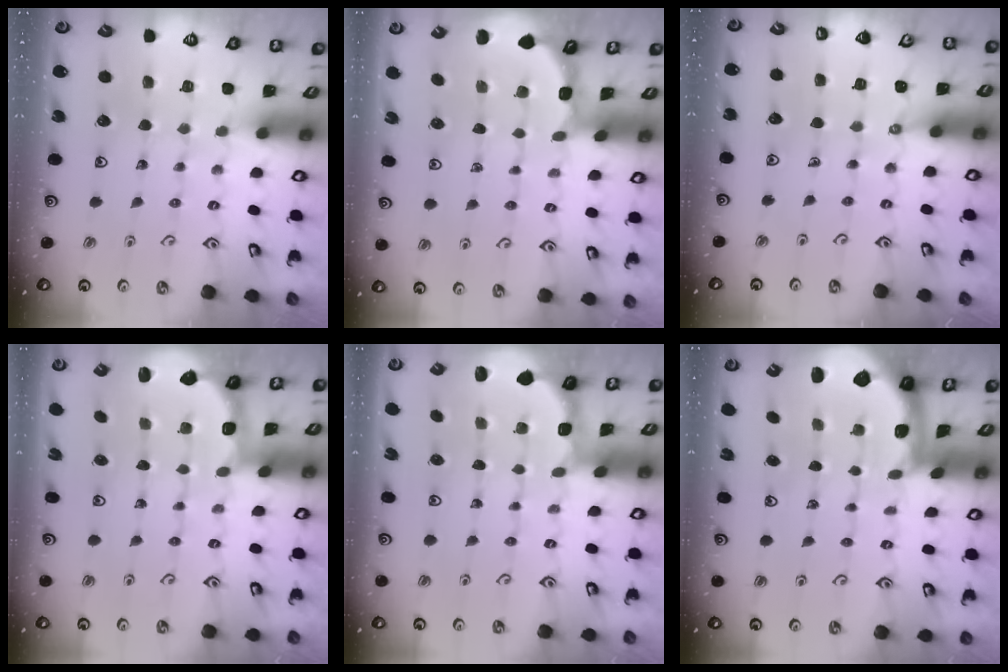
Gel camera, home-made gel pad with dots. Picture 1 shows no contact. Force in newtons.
{"total": 1.9, "press": 1.9, "slide": 0.1}
{"total": 1.3, "press": 1.2, "slide": 0.3}
{"total": 2.7, "press": 2.3, "slide": 1.5}
{"total": 1.7, "press": 1.5, "slide": 0.7}
{"total": 1.2, "press": 1.2, "slide": 0.3}